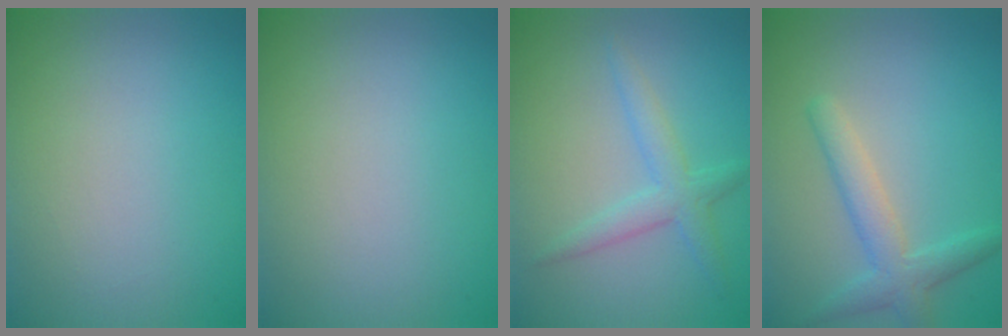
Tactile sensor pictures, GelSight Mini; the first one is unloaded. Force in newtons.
{"total": 0.0}
{"total": 2.8, "press": 2.8, "slide": 0.1}
{"total": 3.2, "press": 3.2, "slide": 0.2}